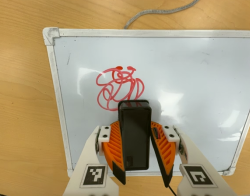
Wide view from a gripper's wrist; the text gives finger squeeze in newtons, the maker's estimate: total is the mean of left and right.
{"total": 11.4, "left": 12.7, "right": 10.2}